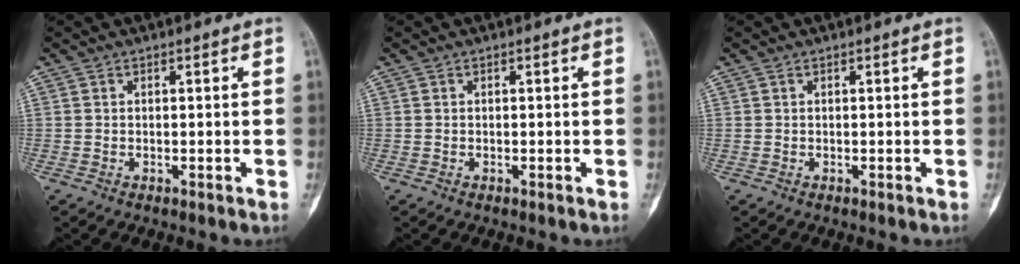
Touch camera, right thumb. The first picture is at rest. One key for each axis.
{"total": 0.0}
{"total": 0.0}